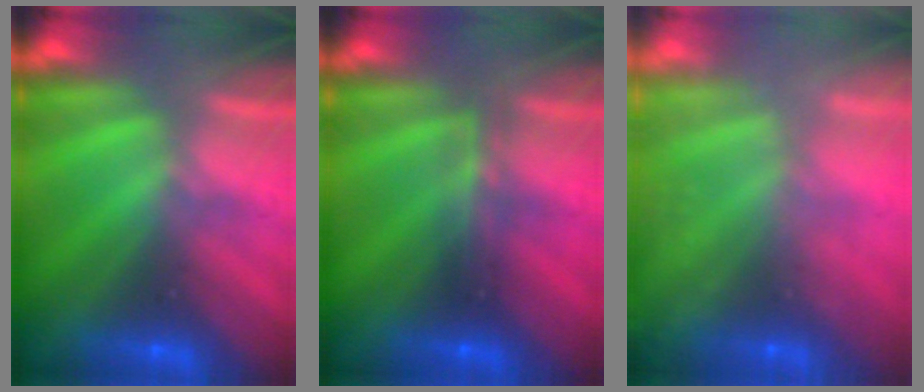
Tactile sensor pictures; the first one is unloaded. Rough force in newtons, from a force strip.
{"total": 2.3}
{"total": 6.1}